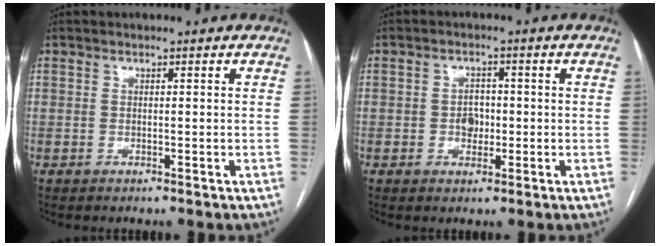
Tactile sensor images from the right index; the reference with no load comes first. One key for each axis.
{"total": 3.7, "fx": -0.5, "fy": 2.6, "fz": 2.6, "tx": -0.041, "ty": 0.007, "tz": -0.006}